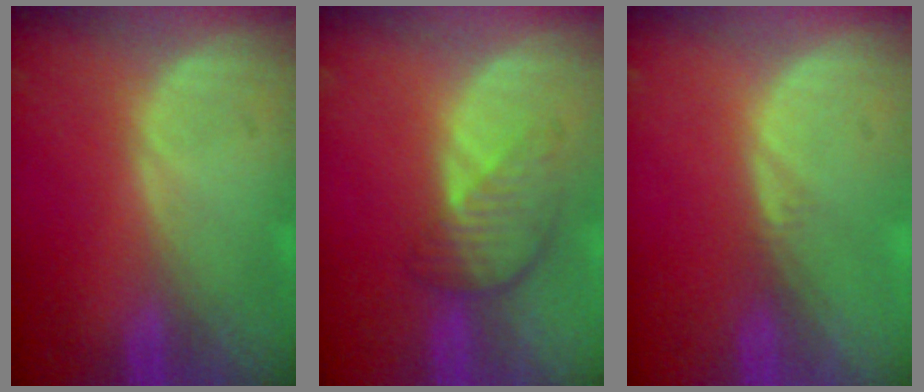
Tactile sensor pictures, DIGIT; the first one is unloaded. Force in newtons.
{"total": 4.7, "press": 4.2, "slide": 2.1}
{"total": 0.5, "press": 0.5, "slide": 0.2}